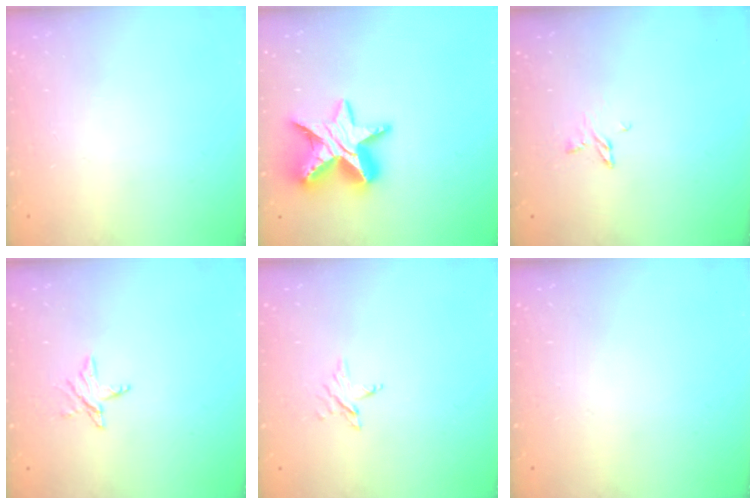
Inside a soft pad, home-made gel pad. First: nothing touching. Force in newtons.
{"total": 14.3, "press": 14.2, "slide": 0.9}
{"total": 3.2, "press": 3.2, "slide": 0.3}
{"total": 3.7, "press": 3.7, "slide": 0.2}
{"total": 3.4, "press": 3.4, "slide": 0.4}
{"total": 0.0}